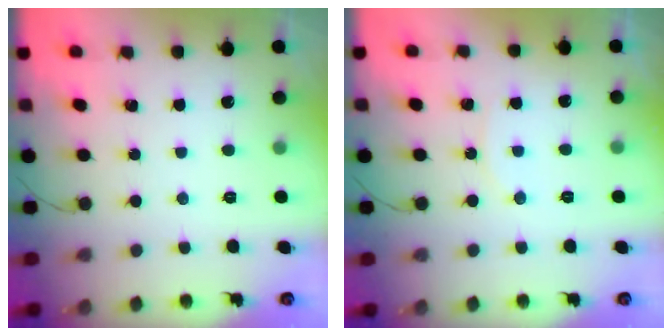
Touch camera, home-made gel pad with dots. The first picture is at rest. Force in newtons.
{"total": 4.4, "press": 4.4, "slide": 0.5}